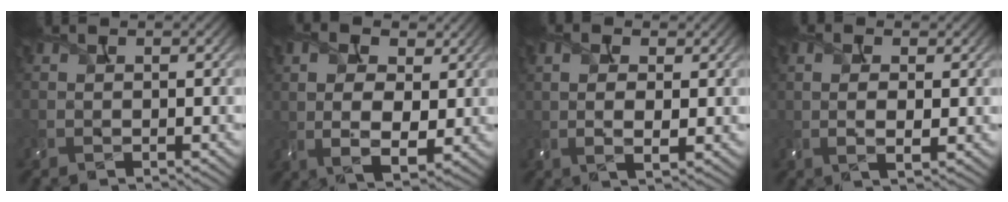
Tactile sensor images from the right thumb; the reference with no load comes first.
{"total": 8.3, "force": [2.1, 4.9, 6.4], "torque": [-0.155, 0.004, 0.036]}
{"total": 3.8, "force": [0.9, 1.9, 3.2], "torque": [-0.069, 0.002, 0.016]}
{"total": 3.2, "force": [0.6, 1.6, 2.8], "torque": [-0.061, 0.001, 0.012]}